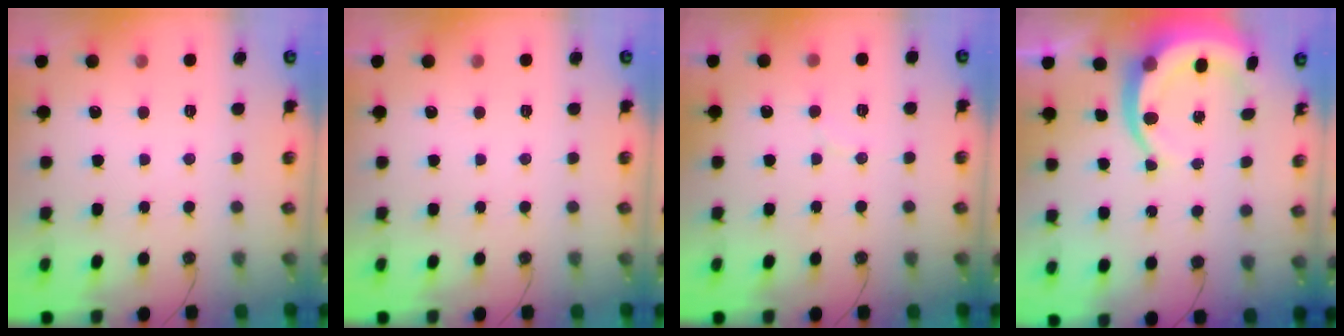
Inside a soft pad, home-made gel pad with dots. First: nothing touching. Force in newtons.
{"total": 0.0}
{"total": 3.0, "press": 3.0, "slide": 0.3}
{"total": 9.1, "press": 9.1, "slide": 0.9}